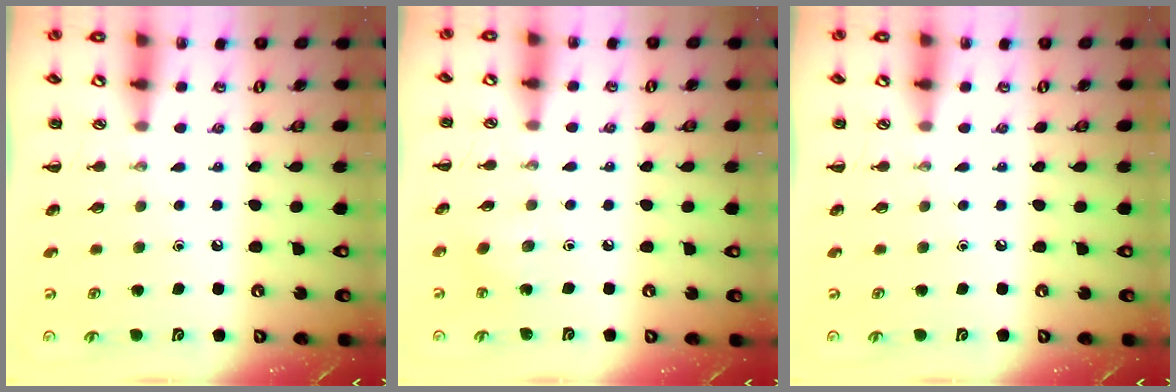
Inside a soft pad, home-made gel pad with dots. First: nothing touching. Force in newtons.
{"total": 2.4, "press": 2.3, "slide": 0.8}
{"total": 0.0}